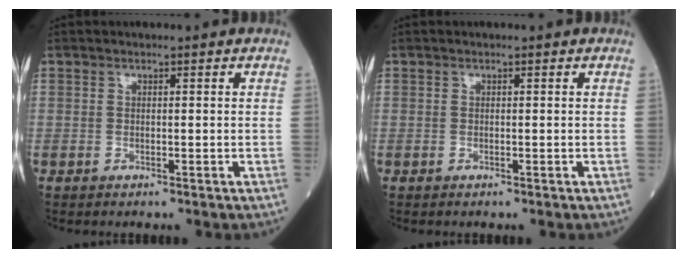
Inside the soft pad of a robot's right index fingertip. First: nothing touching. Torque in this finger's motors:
{"motor_torque": [0.00, 0.00, -0.03, -0.01]}